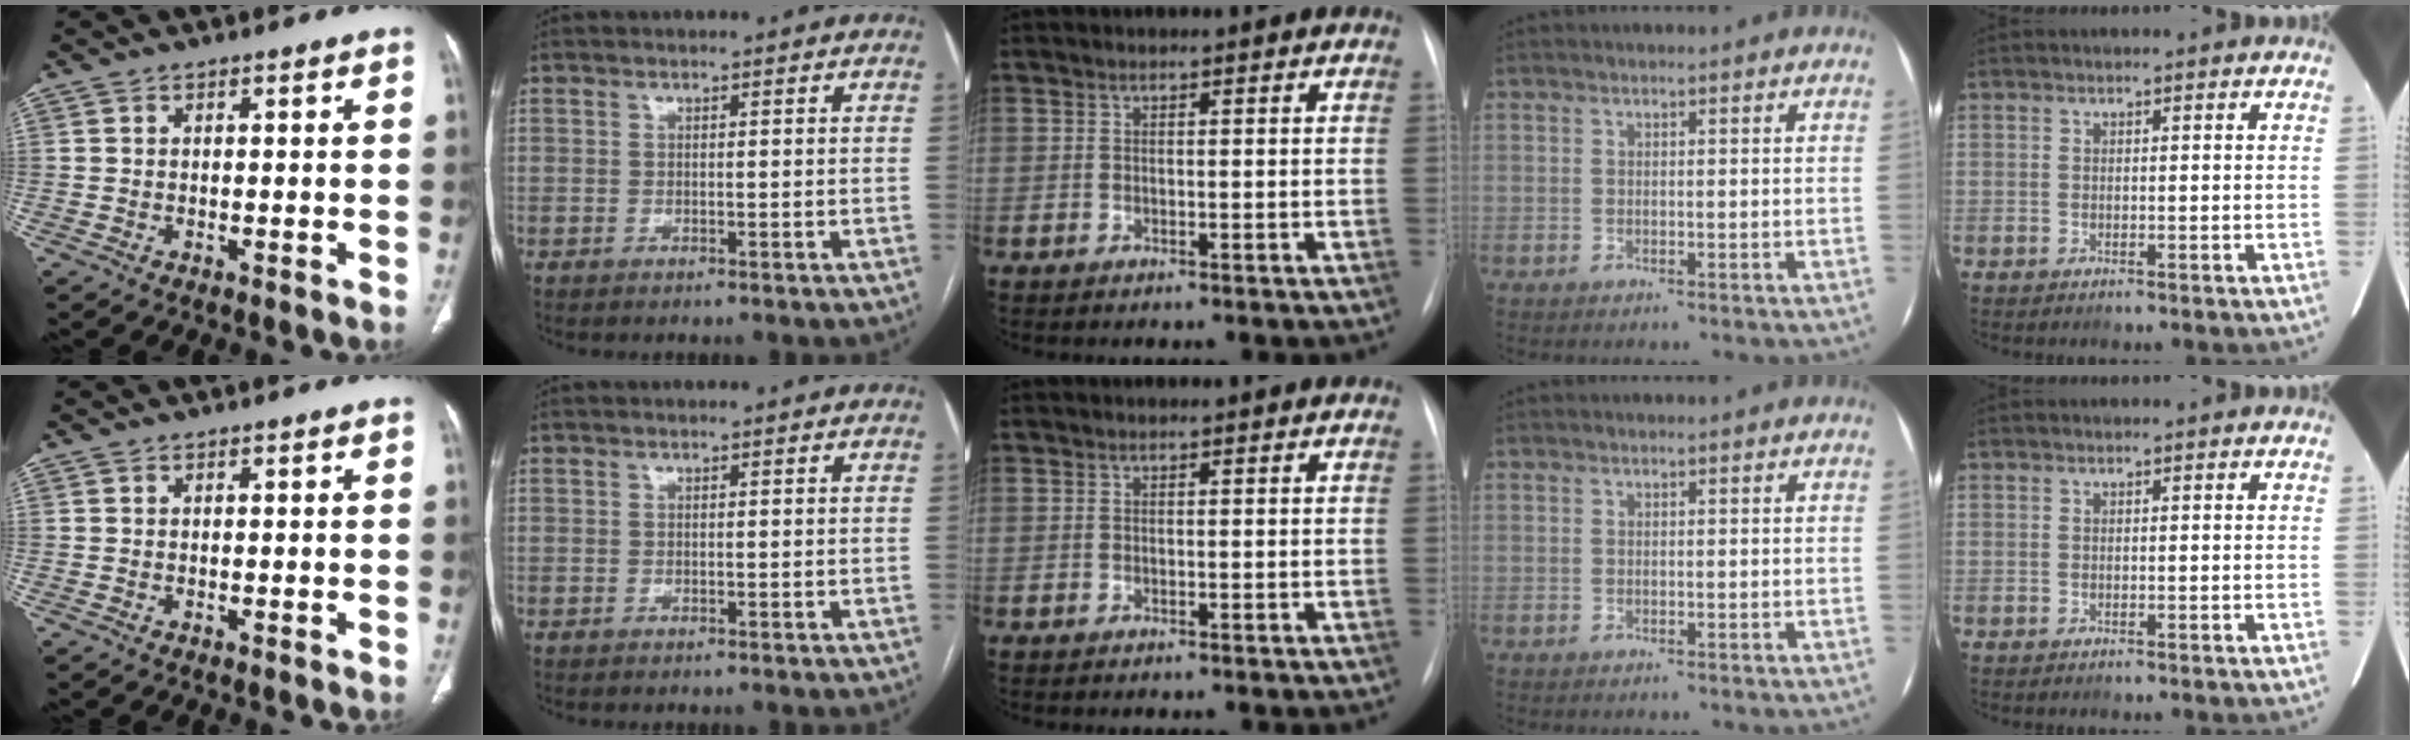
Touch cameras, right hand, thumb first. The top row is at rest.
{}